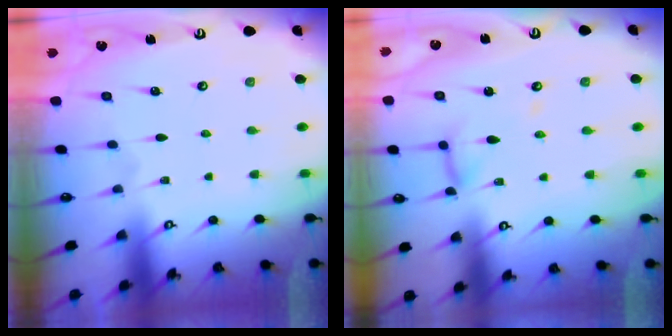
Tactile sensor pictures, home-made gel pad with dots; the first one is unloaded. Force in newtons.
{"total": 7.7, "press": 7.7, "slide": 0.7}